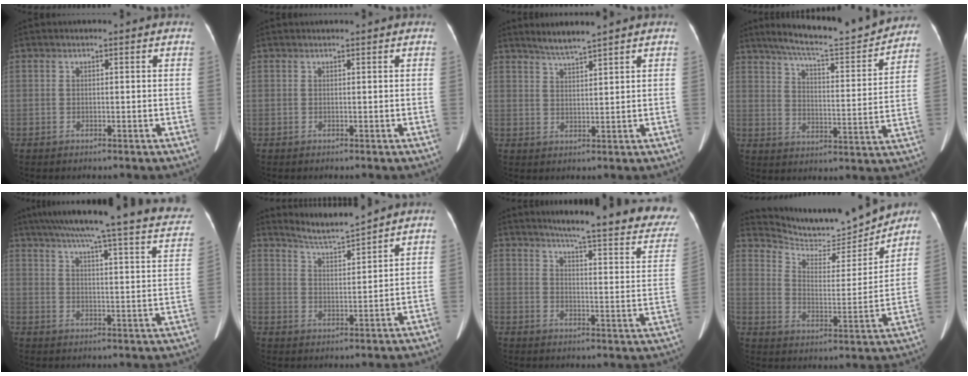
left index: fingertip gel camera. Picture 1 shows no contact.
{"total": 1.6, "force": [1.5, 0.0, 0.4], "torque": [-0.007, 0.023, 0.024]}
{"total": 3.7, "force": [3.2, -0.9, 1.5], "torque": [-0.035, -0.003, 0.068]}
{"total": 18.9, "force": [17.1, 1.2, 7.9], "torque": [-0.122, -0.019, 0.235]}
{"total": 30.3, "force": [26.0, 2.9, 15.3], "torque": [-0.219, -0.038, 0.312]}
{"total": 5.5, "force": [5.3, -1.3, 0.7], "torque": [-0.020, -0.010, 0.104]}
{"total": 25.5, "force": [21.8, 2.6, 12.9], "torque": [-0.166, -0.068, 0.252]}
{"total": 15.4, "force": [14.8, 2.1, 3.7], "torque": [-0.068, -0.014, 0.225]}